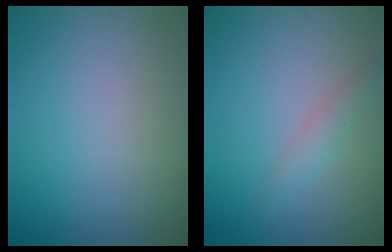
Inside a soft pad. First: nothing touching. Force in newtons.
{"total": 1.3, "press": 1.3, "slide": 0.1}